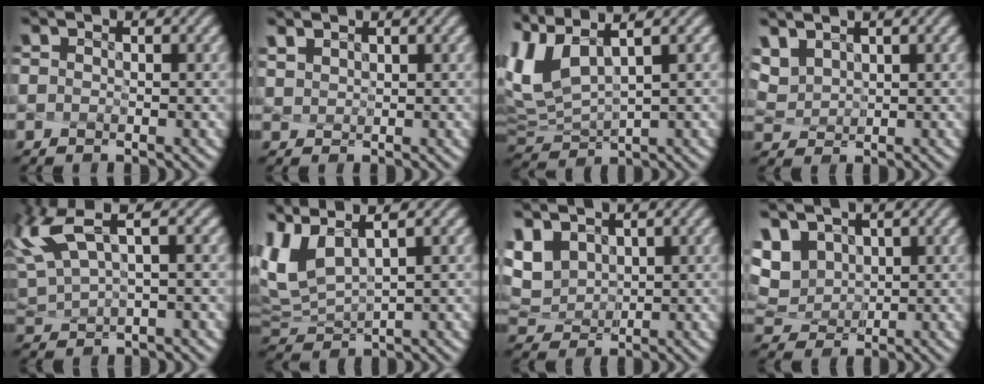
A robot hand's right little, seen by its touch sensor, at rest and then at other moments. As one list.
[{"total": 1.5, "force": [1.4, 0.5, 0.5], "torque": [-0.024, 0.004, 0.039]}, {"total": 5.4, "force": [2.4, 1.7, 4.5], "torque": [-0.120, 0.009, 0.063]}, {"total": 4.3, "force": [2.7, 2.7, 2.0], "torque": [-0.084, 0.010, 0.068]}, {"total": 4.5, "force": [1.9, 1.0, 4.0], "torque": [-0.110, 0.014, 0.053]}, {"total": 4.2, "force": [1.9, 1.2, 3.5], "torque": [-0.096, 0.006, 0.053]}, {"total": 5.1, "force": [2.4, 3.6, 2.8], "torque": [-0.100, 0.007, 0.063]}, {"total": 6.5, "force": [3.2, 4.6, 3.2], "torque": [-0.094, 0.011, 0.061]}]